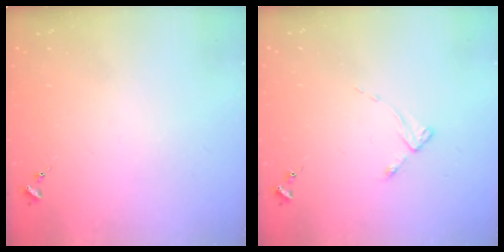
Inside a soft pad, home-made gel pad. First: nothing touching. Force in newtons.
{"total": 2.8, "press": 2.8, "slide": 0.3}